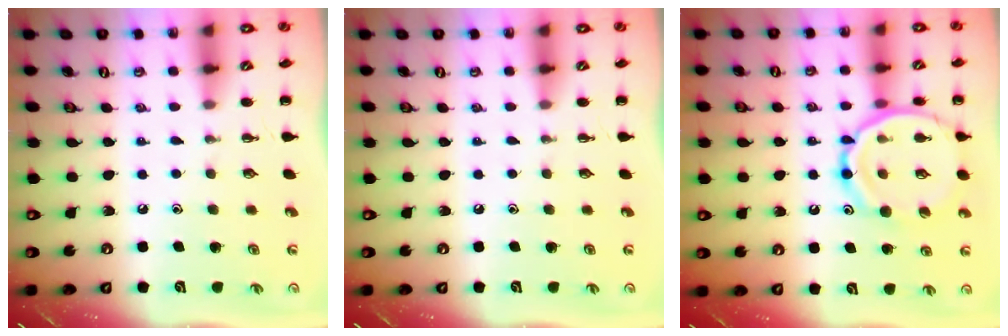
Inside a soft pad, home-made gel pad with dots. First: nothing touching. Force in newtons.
{"total": 0.0}
{"total": 17.7, "press": 17.5, "slide": 2.1}